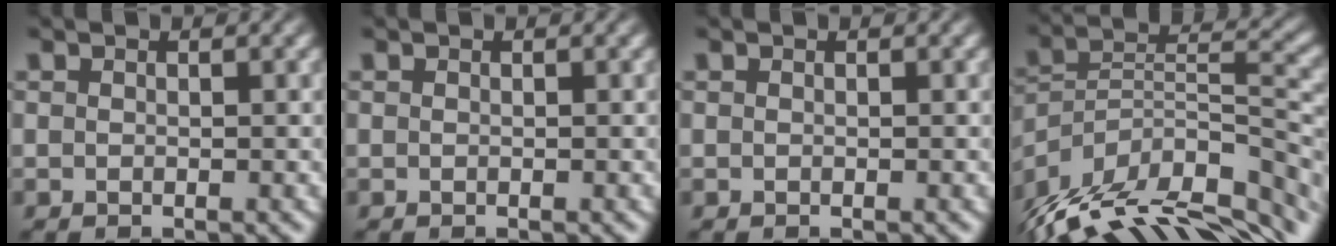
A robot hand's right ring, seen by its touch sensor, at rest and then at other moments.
{"total": 0.0}
{"total": 0.0}
{"total": 15.5, "force": [-8.4, 8.4, 9.9], "torque": [-0.159, -0.047, -0.108]}